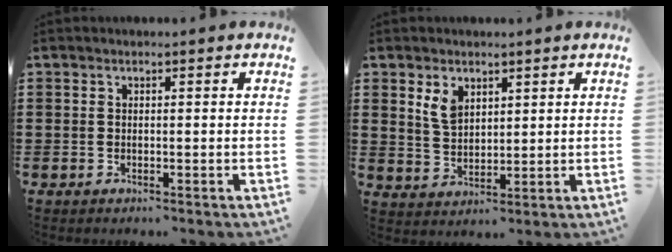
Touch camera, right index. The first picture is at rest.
{"total": 4.1, "force": [2.1, 2.5, 2.4], "torque": [-0.056, 0.008, 0.039]}